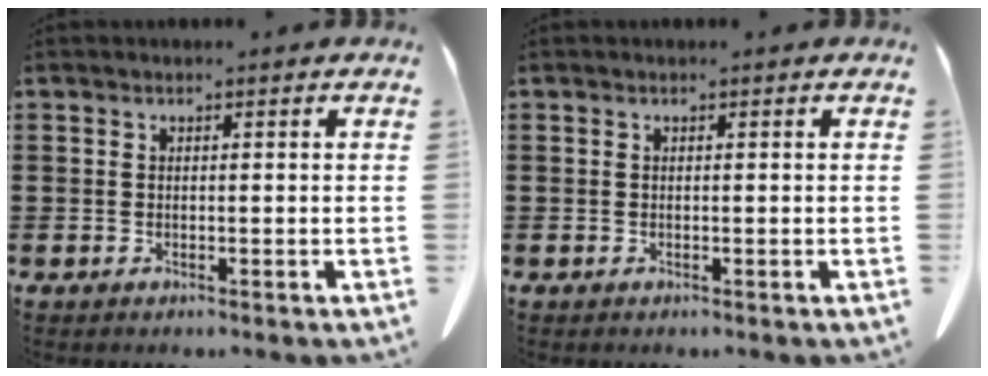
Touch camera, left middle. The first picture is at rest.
{"total": 0.0}